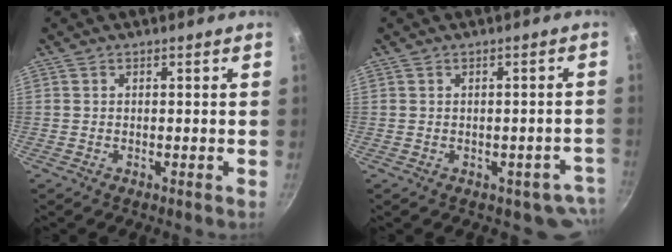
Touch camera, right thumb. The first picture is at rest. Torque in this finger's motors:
{"motor_torque": [1.84, 0.59, 0.93, -0.78, -0.03]}